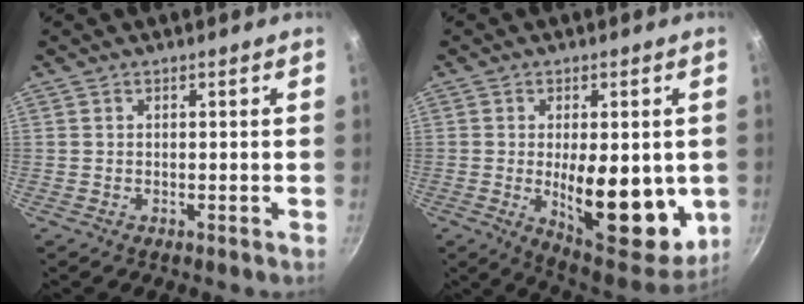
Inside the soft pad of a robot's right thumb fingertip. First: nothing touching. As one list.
[{"total": 18.6, "force": [-1.8, 8.3, 16.5], "torque": [-0.197, -0.024, -0.014]}]